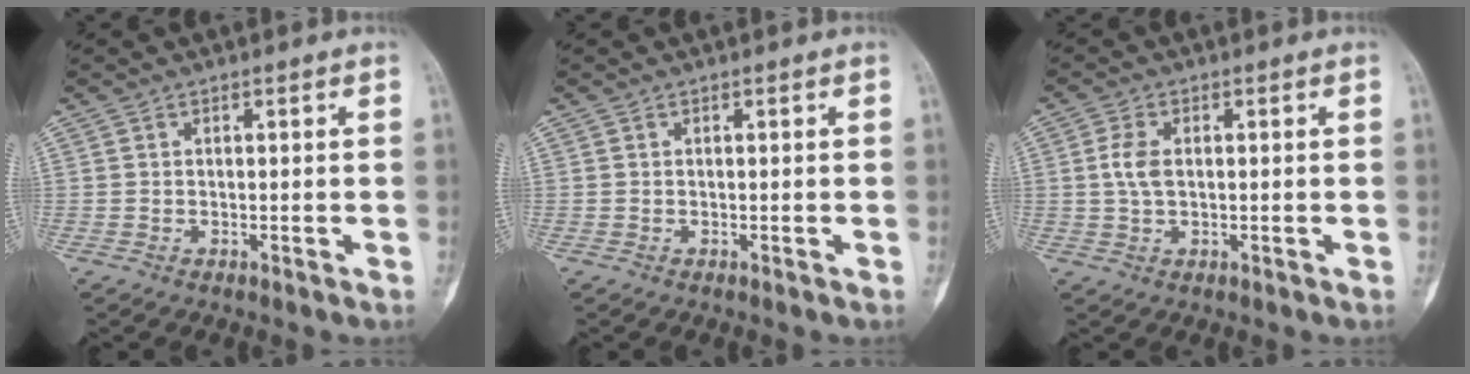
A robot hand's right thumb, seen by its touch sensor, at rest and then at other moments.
{"total": 0.0}
{"total": 4.1, "force": [0.5, 2.4, 3.3], "torque": [-0.073, 0.003, 0.008]}